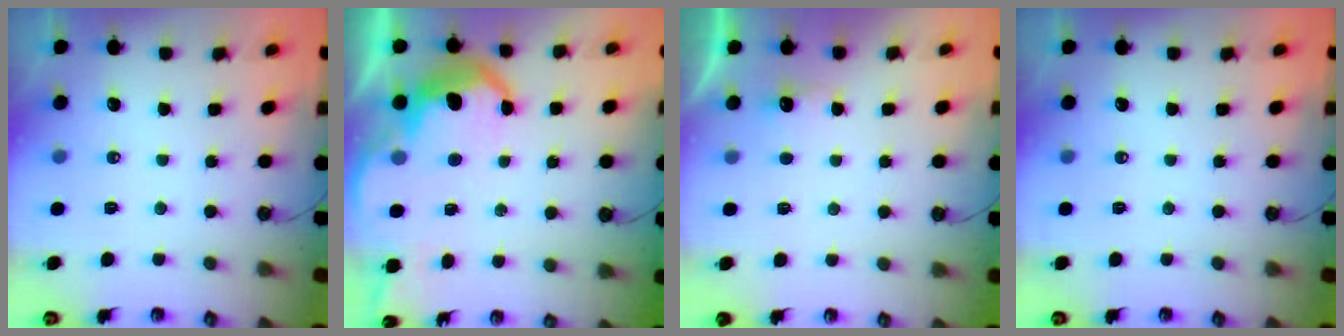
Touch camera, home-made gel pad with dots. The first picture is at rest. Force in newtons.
{"total": 10.2, "press": 10.2, "slide": 0.8}
{"total": 2.2, "press": 2.0, "slide": 0.9}
{"total": 0.0}